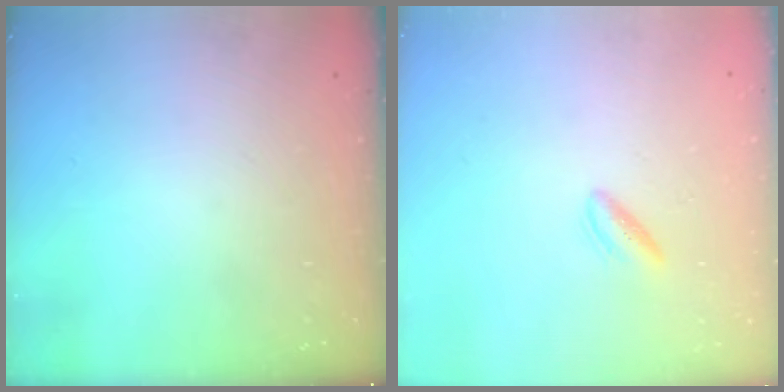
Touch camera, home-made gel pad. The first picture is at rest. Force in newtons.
{"total": 3.2, "press": 2.9, "slide": 1.3}